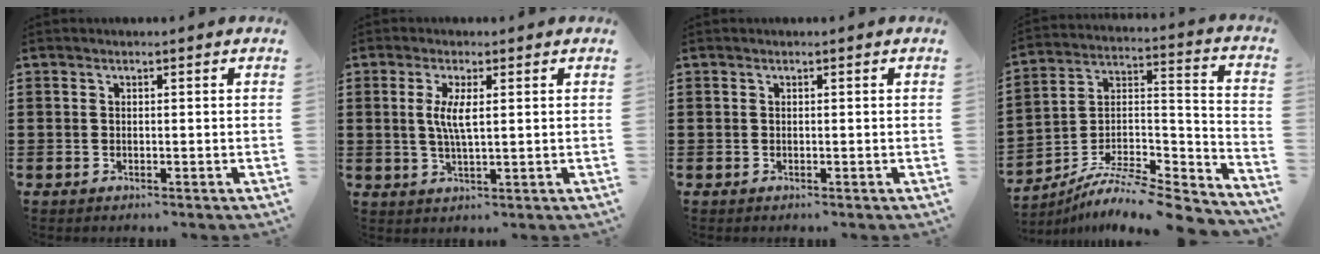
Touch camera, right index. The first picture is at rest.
{"total": 4.2, "force": [0.7, 0.9, 4.0], "torque": [-0.079, 0.002, 0.009]}
{"total": 0.0}
{"total": 8.5, "force": [-7.6, 1.8, 3.5], "torque": [-0.062, 0.008, -0.153]}